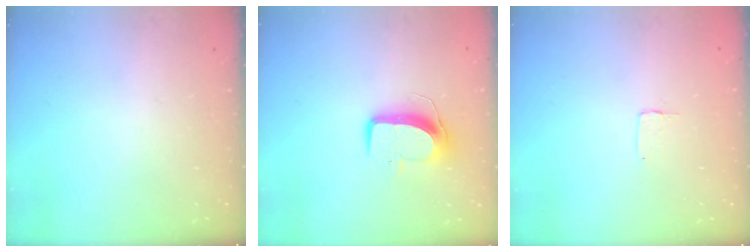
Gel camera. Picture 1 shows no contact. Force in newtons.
{"total": 9.7, "press": 9.7, "slide": 0.3}
{"total": 3.1, "press": 3.1, "slide": 0.2}